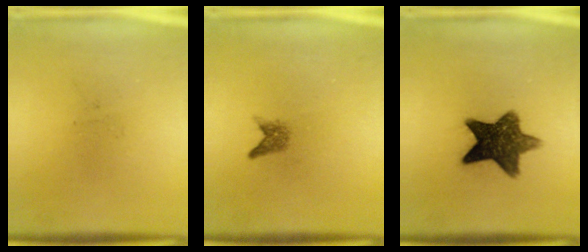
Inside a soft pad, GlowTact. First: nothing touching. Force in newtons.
{"total": 1.5}
{"total": 10.7}